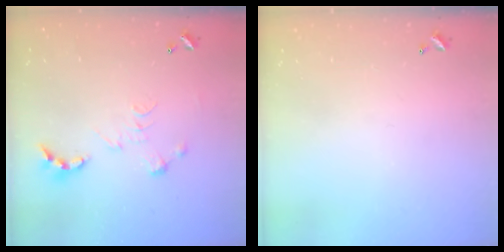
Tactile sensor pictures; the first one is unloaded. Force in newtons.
{"total": 0.0}